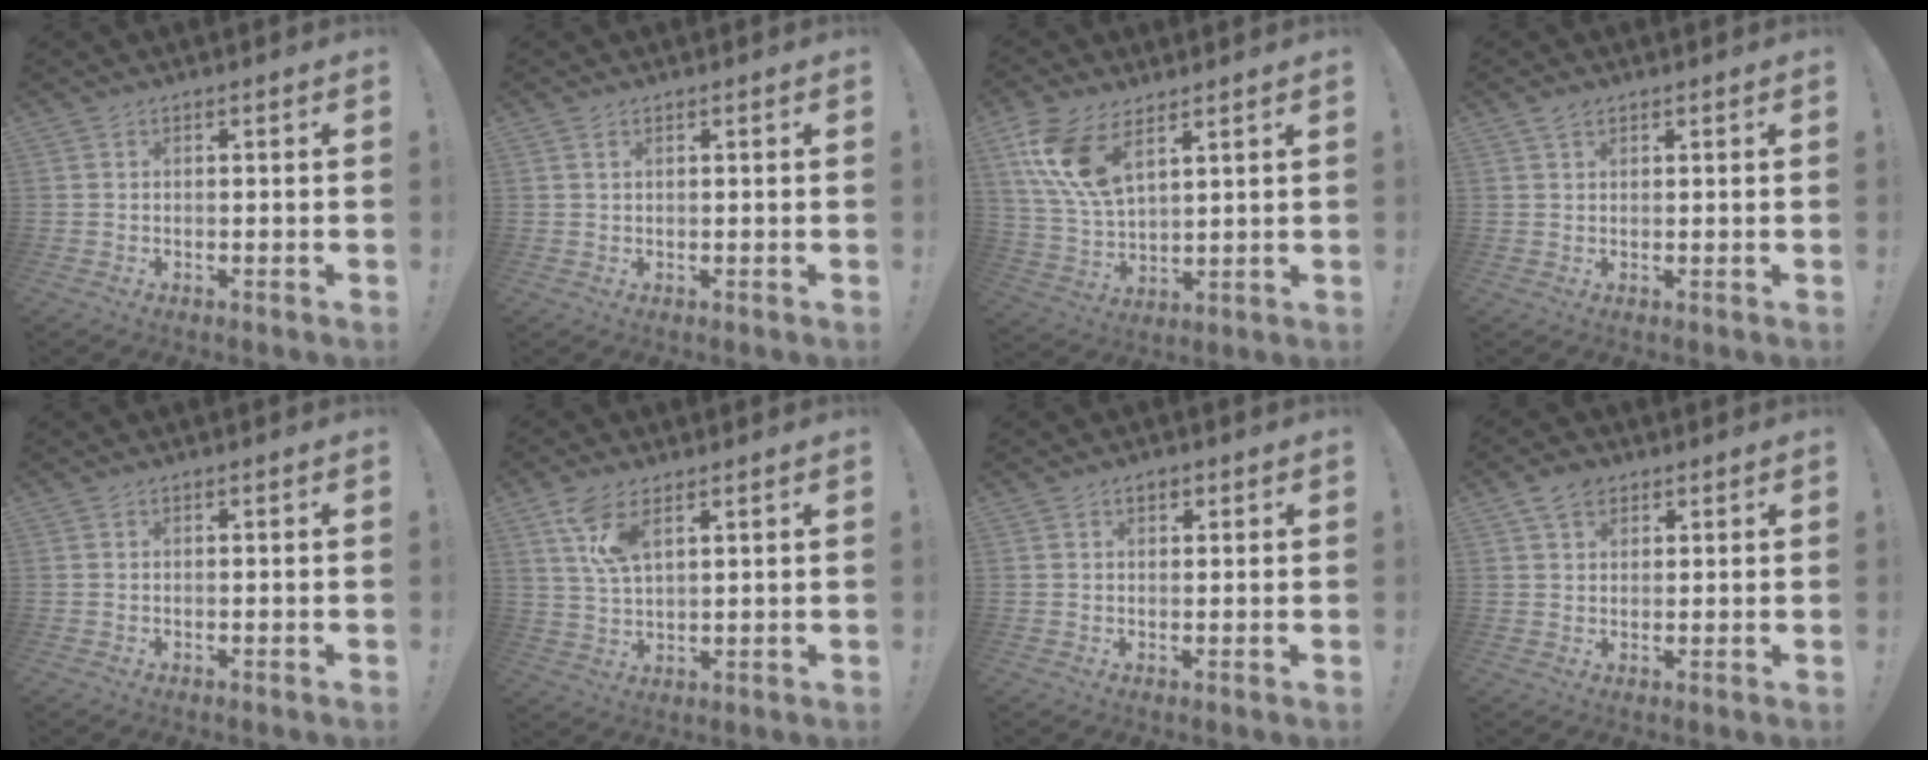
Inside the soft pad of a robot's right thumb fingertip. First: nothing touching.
{"total": 1.2, "force": [0.6, 0.5, 0.9], "torque": [-0.017, 0.001, 0.010]}
{"total": 13.4, "force": [7.5, 6.4, 9.1], "torque": [-0.201, -0.028, 0.140]}
{"total": 1.9, "force": [1.3, 1.0, 0.9], "torque": [-0.016, -0.001, 0.025]}
{"total": 0.0}
{"total": 8.4, "force": [4.7, 3.5, 6.1], "torque": [-0.123, -0.014, 0.085]}
{"total": 1.9, "force": [1.0, 1.2, 1.1], "torque": [-0.012, -0.002, 0.015]}
{"total": 5.2, "force": [2.9, 3.5, 2.4], "torque": [-0.036, -0.005, 0.054]}